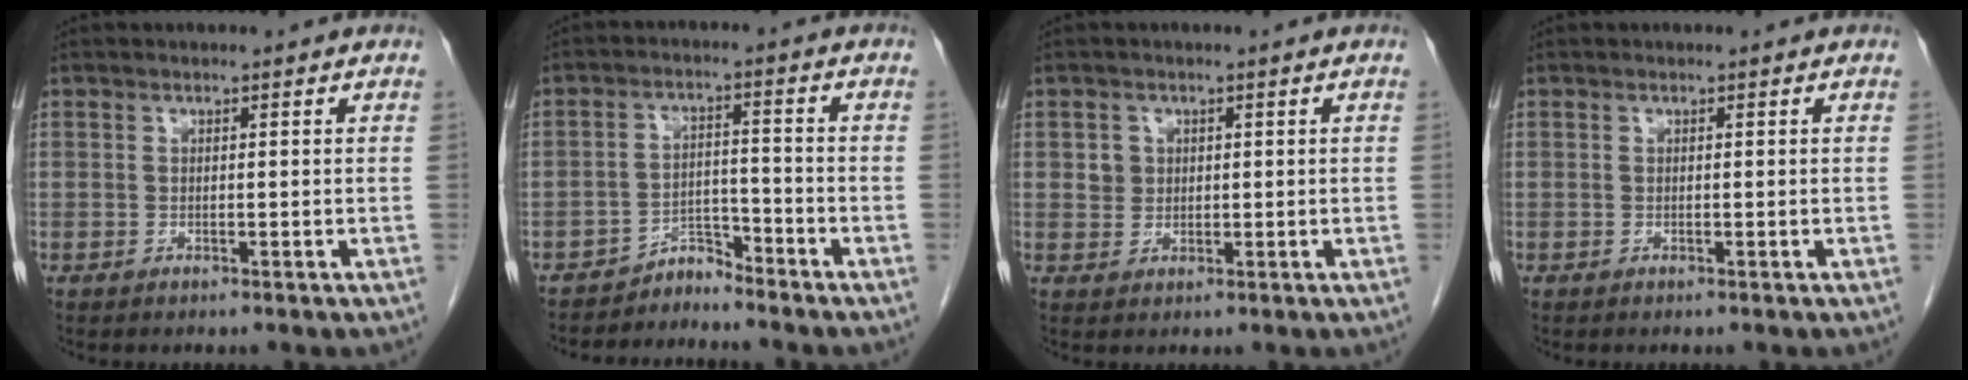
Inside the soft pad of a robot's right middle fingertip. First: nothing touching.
{"total": 3.4, "force": [-3.3, 0.5, -0.5], "torque": [0.017, 0.001, -0.056]}
{"total": 2.2, "force": [0.6, 2.1, 0.4], "torque": [-0.002, 0.002, 0.010]}
{"total": 0.0}